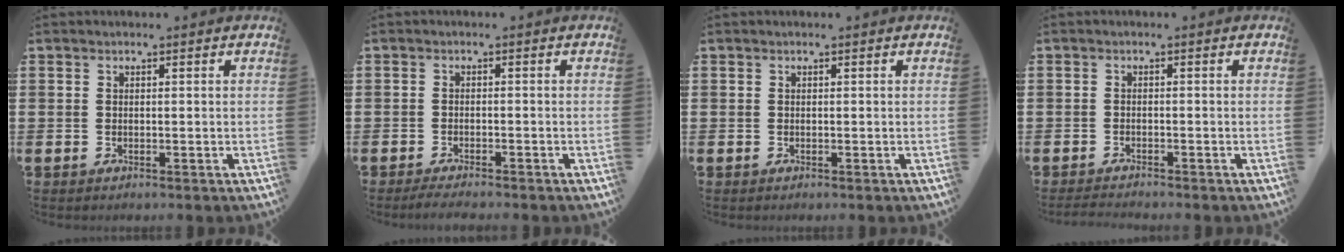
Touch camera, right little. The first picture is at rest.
{"total": 1.4, "force": [-1.2, 0.0, 0.7], "torque": [-0.011, 0.000, -0.023]}
{"total": 0.0}
{"total": 1.1, "force": [-1.1, 0.0, 0.3], "torque": [-0.006, 0.000, -0.021]}